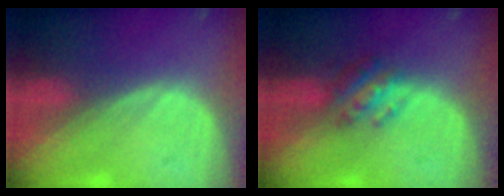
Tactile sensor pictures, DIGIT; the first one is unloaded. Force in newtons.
{"total": 4.5, "press": 4.5, "slide": 0.6}